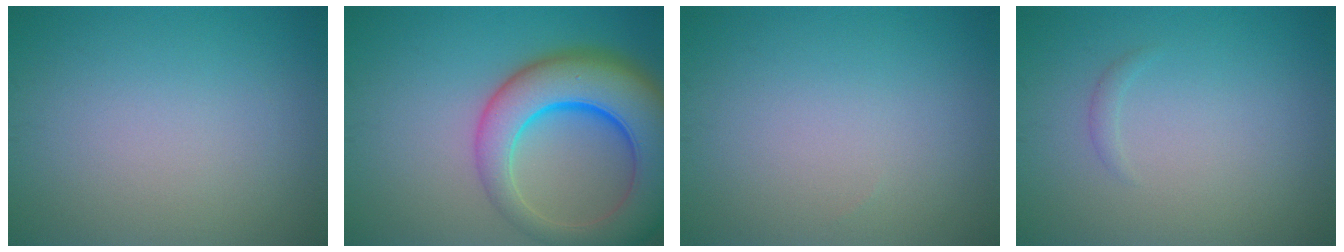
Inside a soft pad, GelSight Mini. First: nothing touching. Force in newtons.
{"total": 10.9, "press": 10.9, "slide": 0.6}
{"total": 0.0}
{"total": 0.6, "press": 0.6, "slide": 0.1}